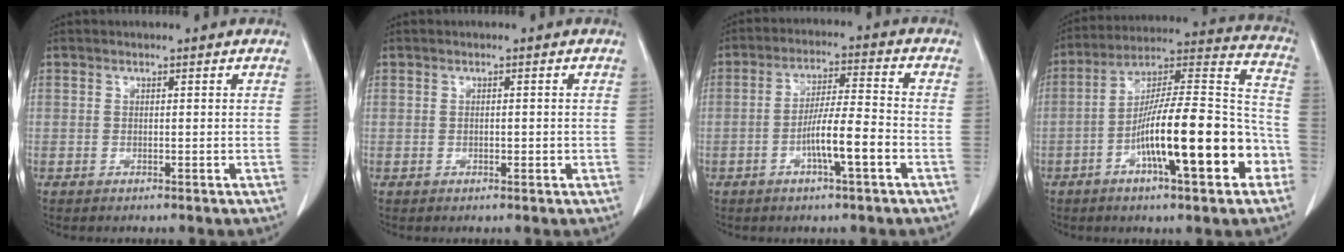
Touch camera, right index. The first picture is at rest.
{"total": 1.2, "force": [-0.2, 0.6, 1.0], "torque": [-0.021, -0.001, -0.001]}
{"total": 8.2, "force": [-3.1, 0.8, 7.5], "torque": [-0.139, 0.007, -0.053]}
{"total": 21.1, "force": [-7.3, 4.0, 19.4], "torque": [-0.291, 0.021, -0.114]}